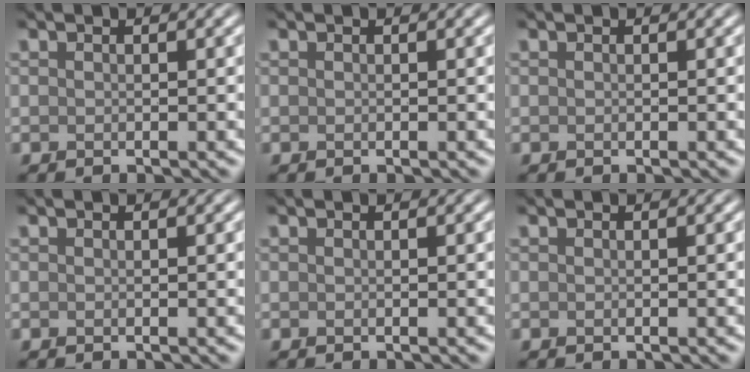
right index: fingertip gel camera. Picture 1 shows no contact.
{"total": 0.0}
{"total": 0.0}
{"total": 0.0}
{"total": 0.0}
{"total": 0.0}